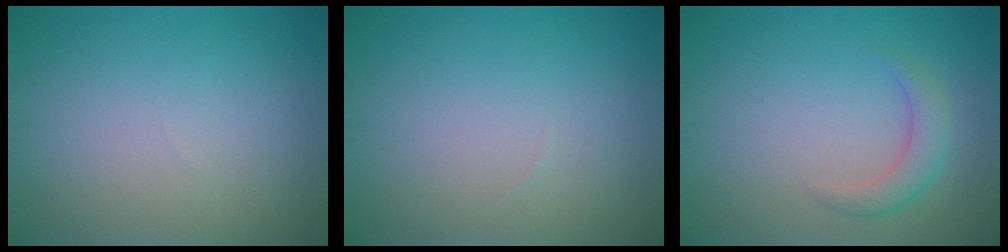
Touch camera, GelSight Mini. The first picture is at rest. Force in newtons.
{"total": 0.0}
{"total": 2.3, "press": 2.3, "slide": 0.1}